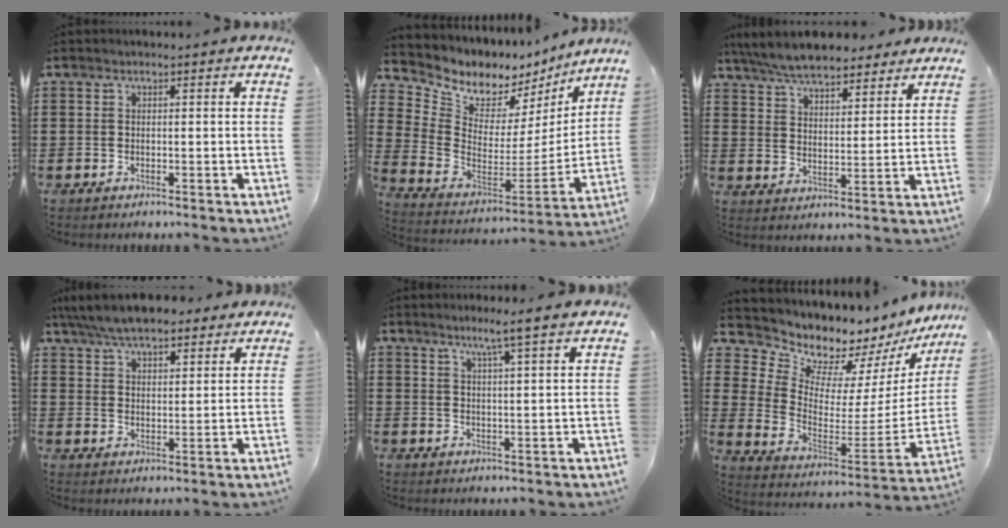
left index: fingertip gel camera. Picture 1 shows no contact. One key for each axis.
{"total": 6.3, "fx": 4.9, "fy": 3.9, "fz": 0.4, "tx": -0.050, "ty": -0.048, "tz": 0.089}
{"total": 7.4, "fx": 6.8, "fy": 1.6, "fz": 2.3, "tx": -0.072, "ty": -0.015, "tz": 0.126}
{"total": 7.1, "fx": 6.3, "fy": 2.0, "fz": 2.6, "tx": -0.072, "ty": -0.007, "tz": 0.118}
{"total": 4.3, "fx": 3.3, "fy": -0.7, "fz": 2.6, "tx": -0.059, "ty": -0.007, "tz": 0.055}
{"total": 7.2, "fx": 6.9, "fy": 2.0, "fz": -0.3, "tx": -0.049, "ty": -0.075, "tz": 0.120}